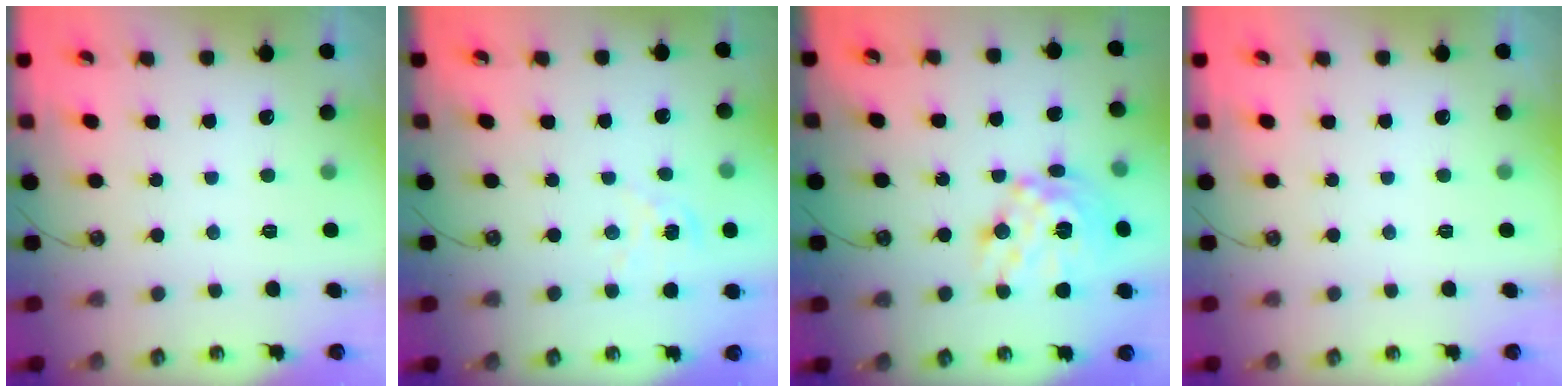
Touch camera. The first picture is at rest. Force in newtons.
{"total": 1.6, "press": 1.6, "slide": 0.2}
{"total": 17.4, "press": 17.3, "slide": 1.4}
{"total": 0.0}